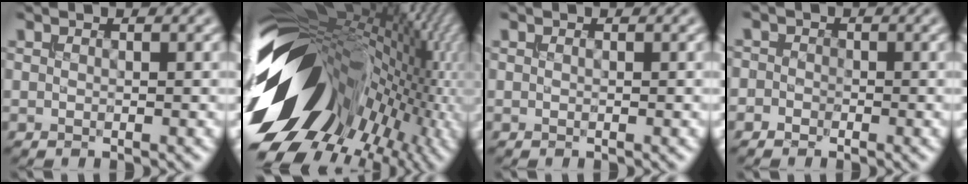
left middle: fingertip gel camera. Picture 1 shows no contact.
{"total": 16.9, "force": [-0.2, 10.4, 13.4], "torque": [-0.222, -0.015, 0.013]}
{"total": 0.0}
{"total": 1.2, "force": [-0.7, 1.0, -0.1], "torque": [0.015, 0.000, -0.019]}